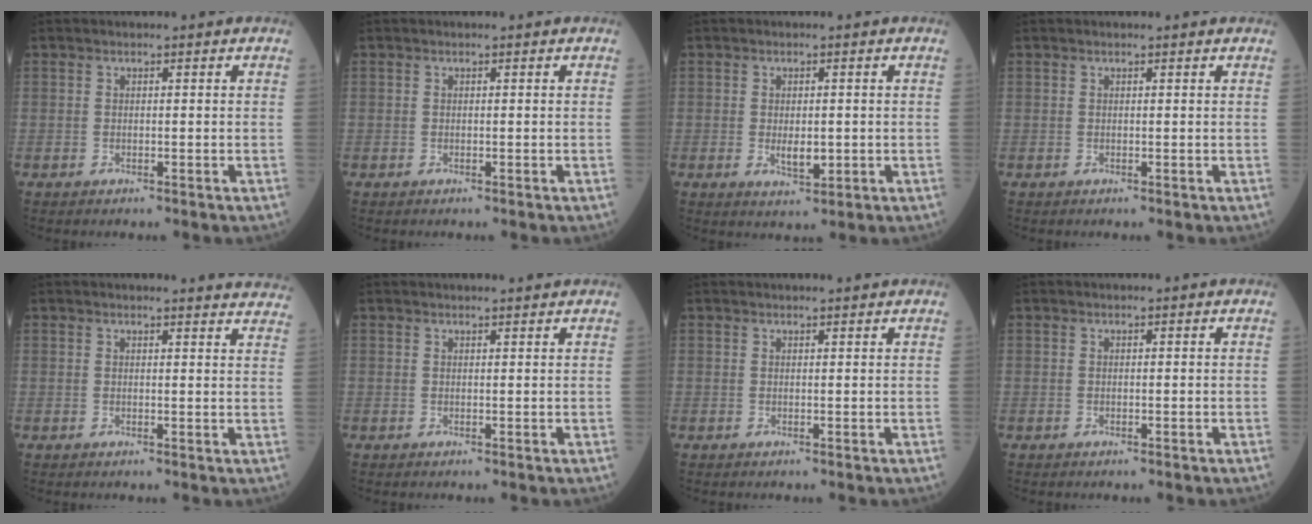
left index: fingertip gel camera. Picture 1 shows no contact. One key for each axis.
{"total": 0.0}
{"total": 3.3, "fx": -0.5, "fy": 1.5, "fz": 2.9, "tx": -0.052, "ty": -0.005, "tz": -0.002}
{"total": 1.0, "fx": -0.8, "fy": -0.2, "fz": -0.5, "tx": 0.003, "ty": 0.000, "tz": -0.014}
{"total": 9.8, "fx": 9.8, "fy": 0.3, "fz": 1.2, "tx": 0.015, "ty": -0.054, "tz": 0.072}
{"total": 3.4, "fx": 3.3, "fy": 0.1, "fz": 1.0, "tx": -0.012, "ty": 0.015, "tz": 0.041}
{"total": 2.9, "fx": 2.8, "fy": 0.0, "fz": 0.9, "tx": -0.009, "ty": 0.015, "tz": 0.035}
{"total": 0.0}